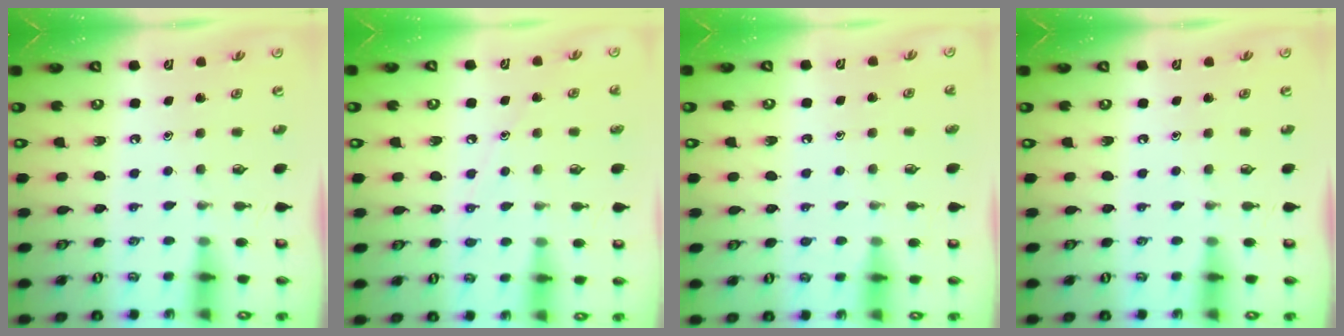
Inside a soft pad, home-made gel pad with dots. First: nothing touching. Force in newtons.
{"total": 5.8, "press": 5.8, "slide": 0.7}
{"total": 2.6, "press": 2.6, "slide": 0.3}
{"total": 0.0}